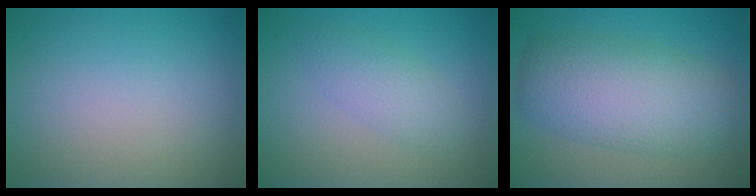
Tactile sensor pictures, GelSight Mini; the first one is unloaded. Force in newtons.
{"total": 2.7, "press": 2.7, "slide": 0.1}
{"total": 8.0, "press": 8.0, "slide": 0.3}